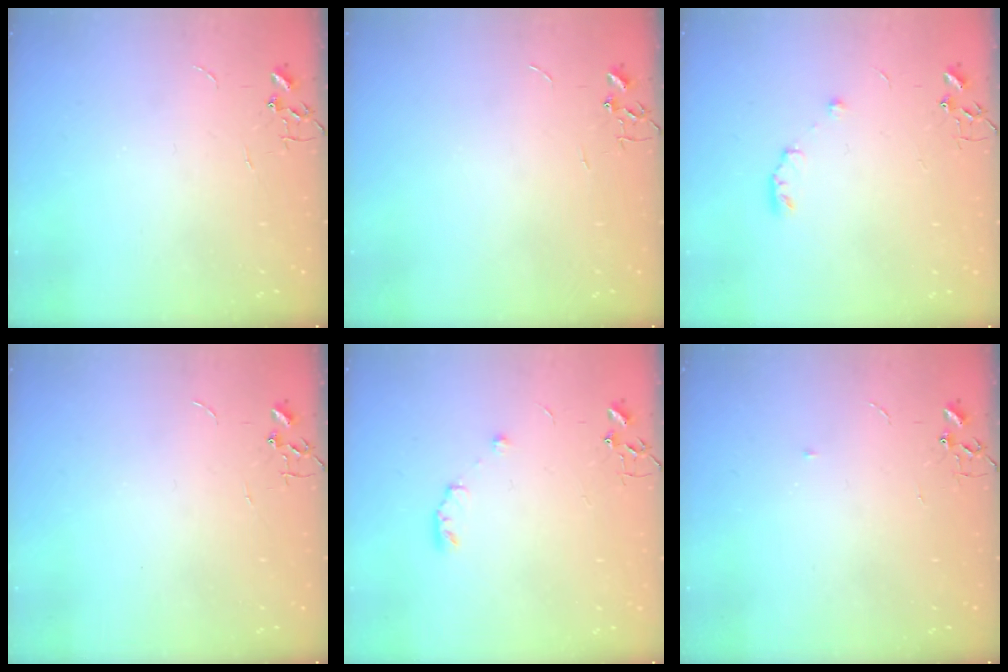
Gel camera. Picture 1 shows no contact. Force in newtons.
{"total": 0.0}
{"total": 5.7, "press": 5.7, "slide": 0.8}
{"total": 0.0}
{"total": 5.7, "press": 5.7, "slide": 0.8}
{"total": 3.0, "press": 3.0, "slide": 0.7}